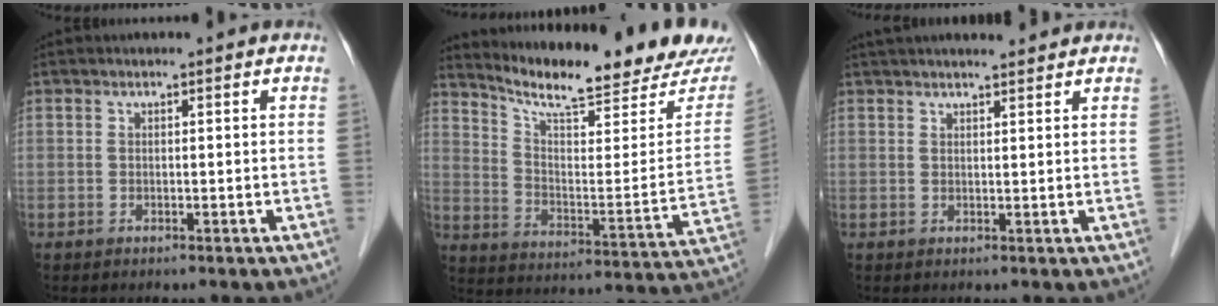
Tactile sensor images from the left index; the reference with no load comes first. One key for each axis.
{"total": 21.1, "fx": 19.5, "fy": 1.1, "fz": 7.9, "tx": -0.129, "ty": -0.080, "tz": 0.268}
{"total": 8.8, "fx": 7.8, "fy": 1.3, "fz": 3.7, "tx": -0.054, "ty": 0.027, "tz": 0.109}